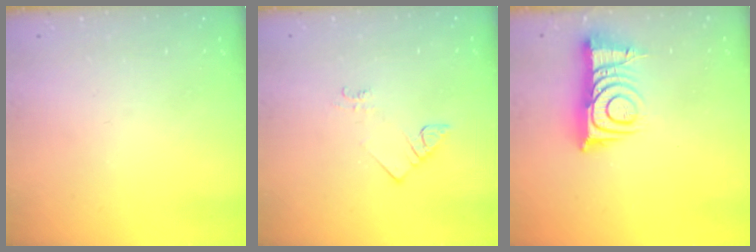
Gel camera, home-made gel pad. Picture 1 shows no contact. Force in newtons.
{"total": 2.1, "press": 2.0, "slide": 0.5}
{"total": 11.0, "press": 11.0, "slide": 0.6}